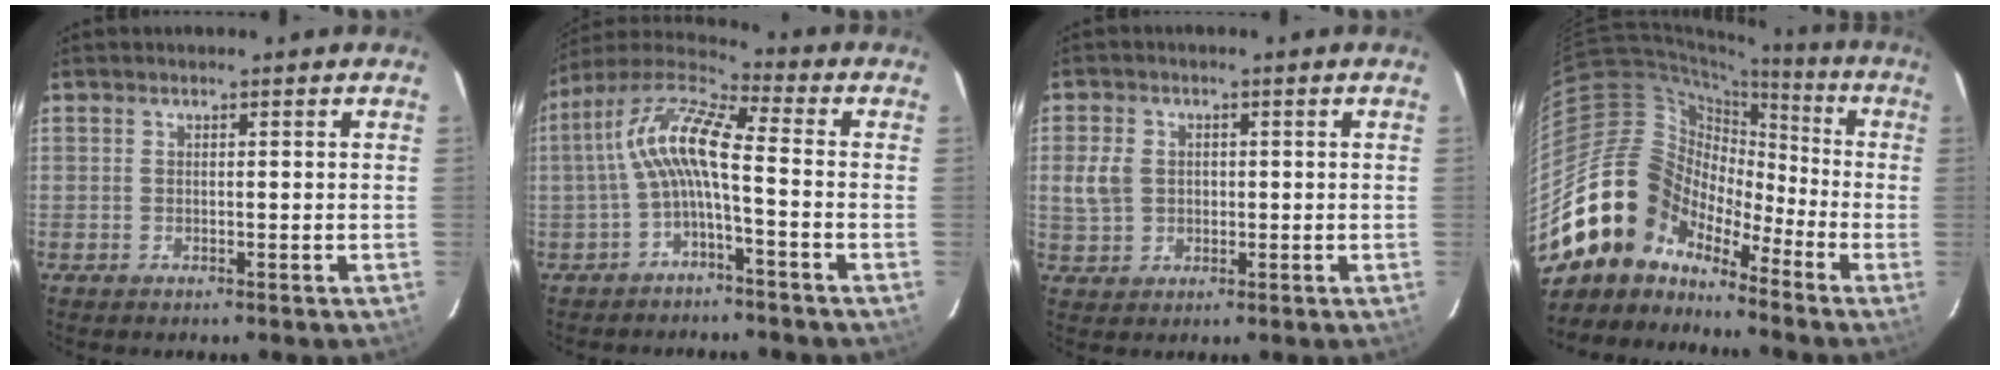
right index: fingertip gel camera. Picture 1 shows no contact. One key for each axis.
{"total": 10.4, "fx": -1.5, "fy": 2.1, "fz": 10.0, "tx": -0.209, "ty": 0.021, "tz": -0.035}
{"total": 5.2, "fx": 0.2, "fy": 4.4, "fz": 2.8, "tx": -0.063, "ty": 0.007, "tz": 0.007}
{"total": 15.7, "fx": -11.6, "fy": 9.8, "fz": 3.8, "tx": -0.088, "ty": 0.031, "tz": -0.223}